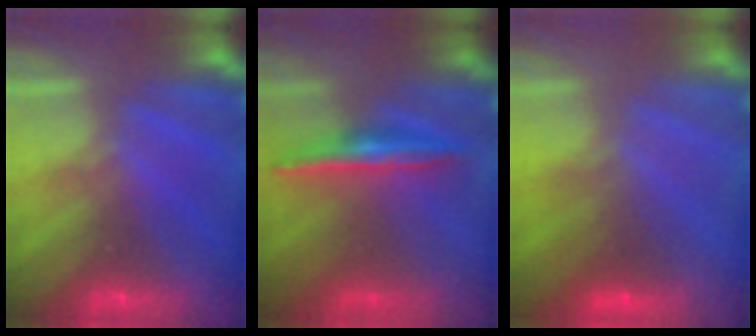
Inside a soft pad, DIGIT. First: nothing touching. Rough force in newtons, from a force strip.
{"total": 1.5}
{"total": 1.8}